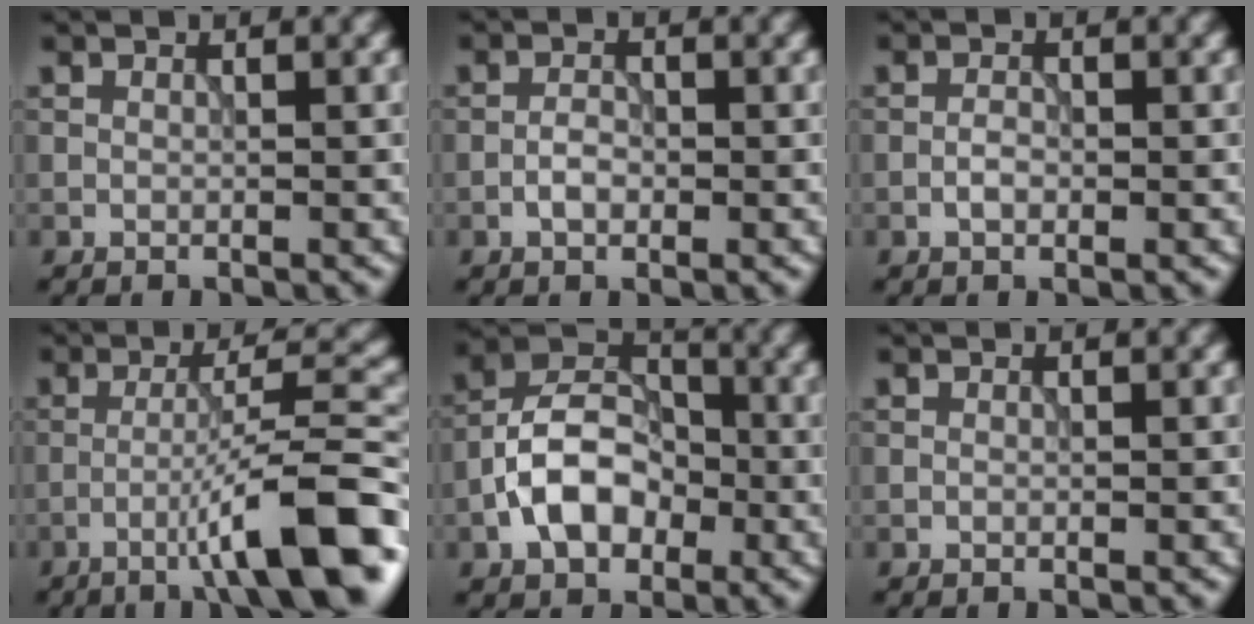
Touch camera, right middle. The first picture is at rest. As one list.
[{"total": 1.6, "force": [-0.6, 0.9, 1.2], "torque": [-0.021, 0.003, -0.015]}, {"total": 1.3, "force": [-0.5, 0.6, 1.0], "torque": [-0.018, 0.002, -0.012]}, {"total": 10.1, "force": [-5.1, 1.1, 8.7], "torque": [-0.125, 0.025, -0.079]}, {"total": 6.8, "force": [-2.3, 4.6, 4.5], "torque": [-0.077, 0.011, -0.047]}, {"total": 0.0}]